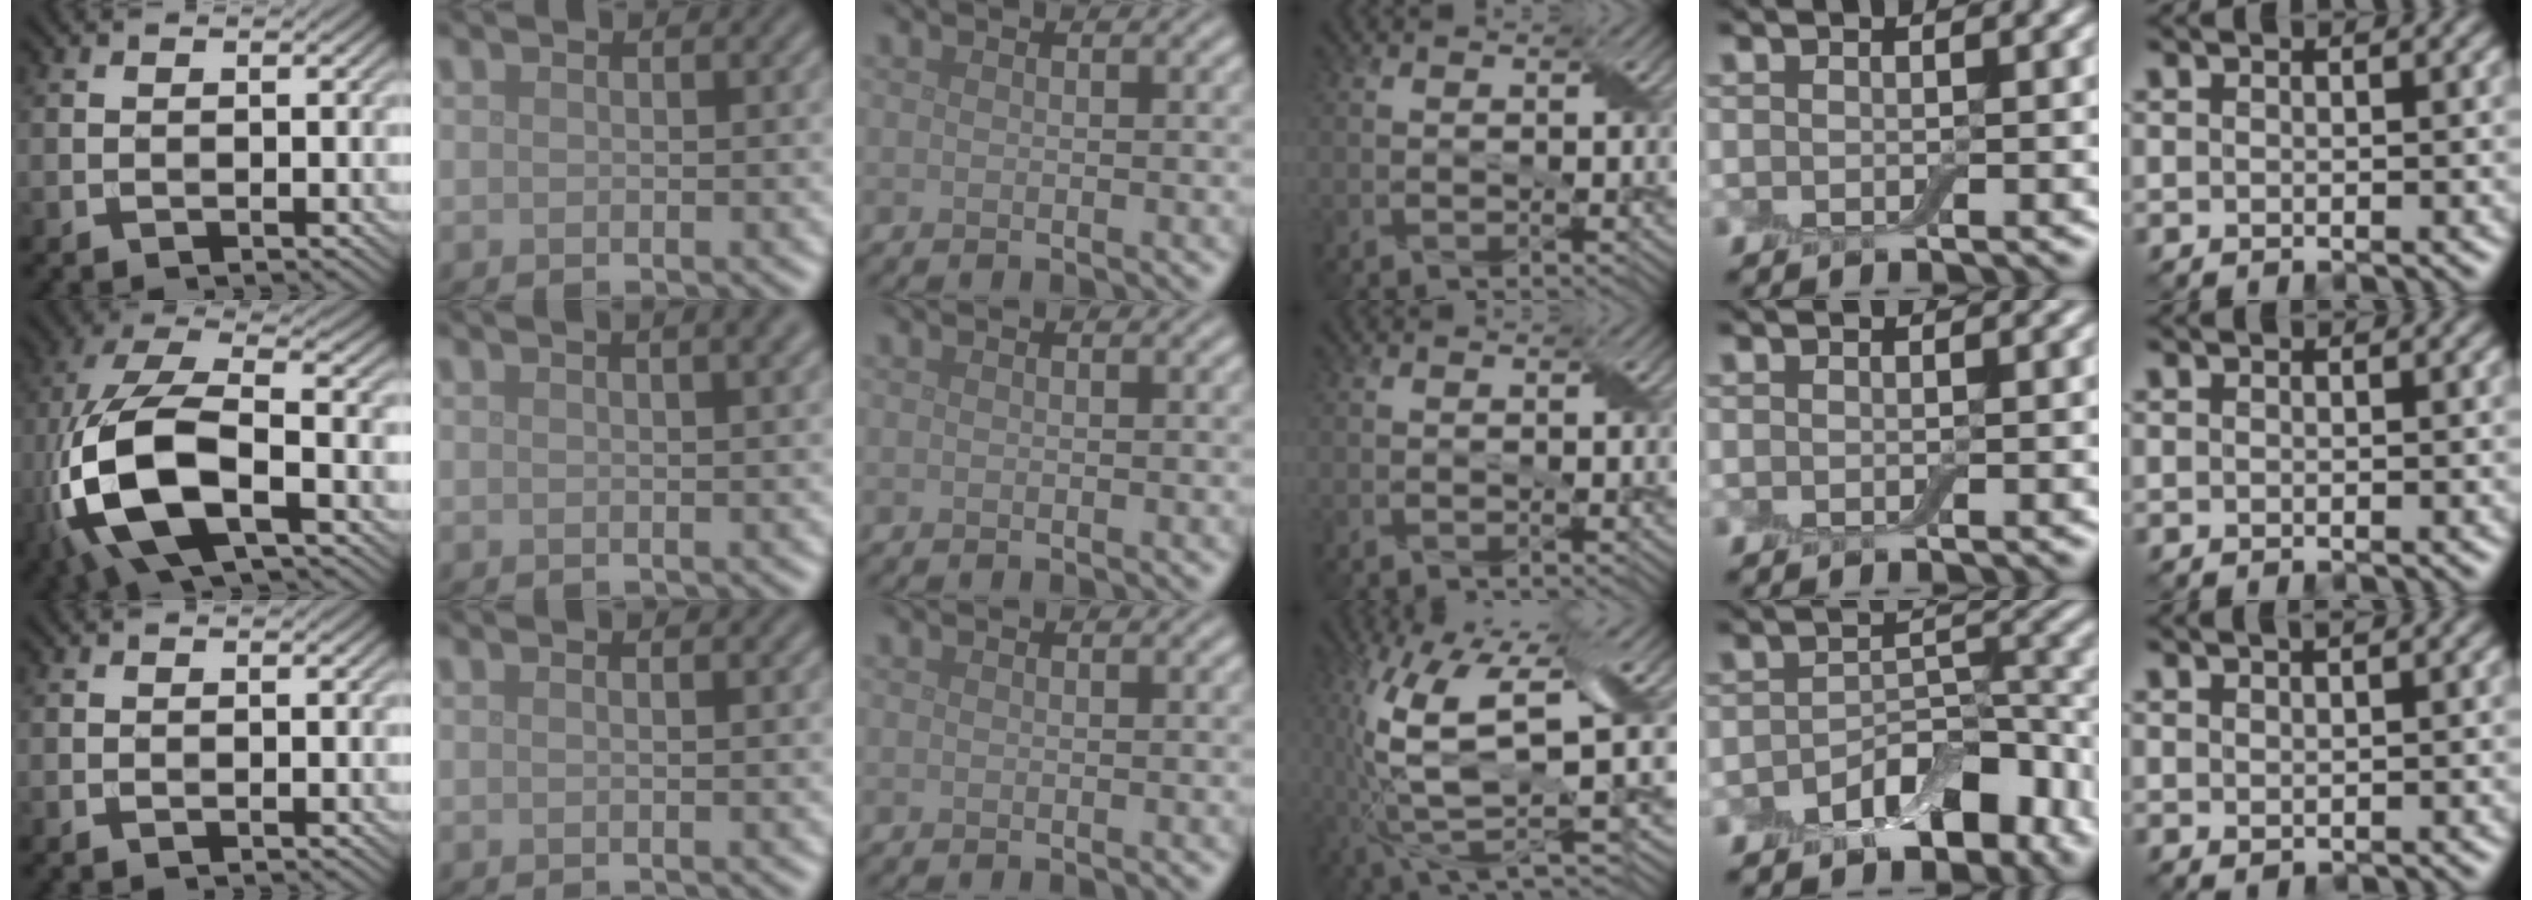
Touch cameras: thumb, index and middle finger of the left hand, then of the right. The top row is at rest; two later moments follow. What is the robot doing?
{"motion": "peel", "object": "aluminum foil"}